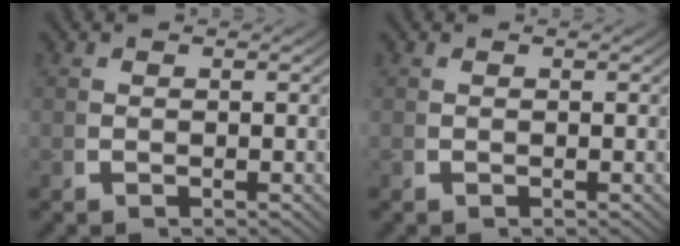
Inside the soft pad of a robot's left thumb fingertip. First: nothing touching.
{"total": 0.0}